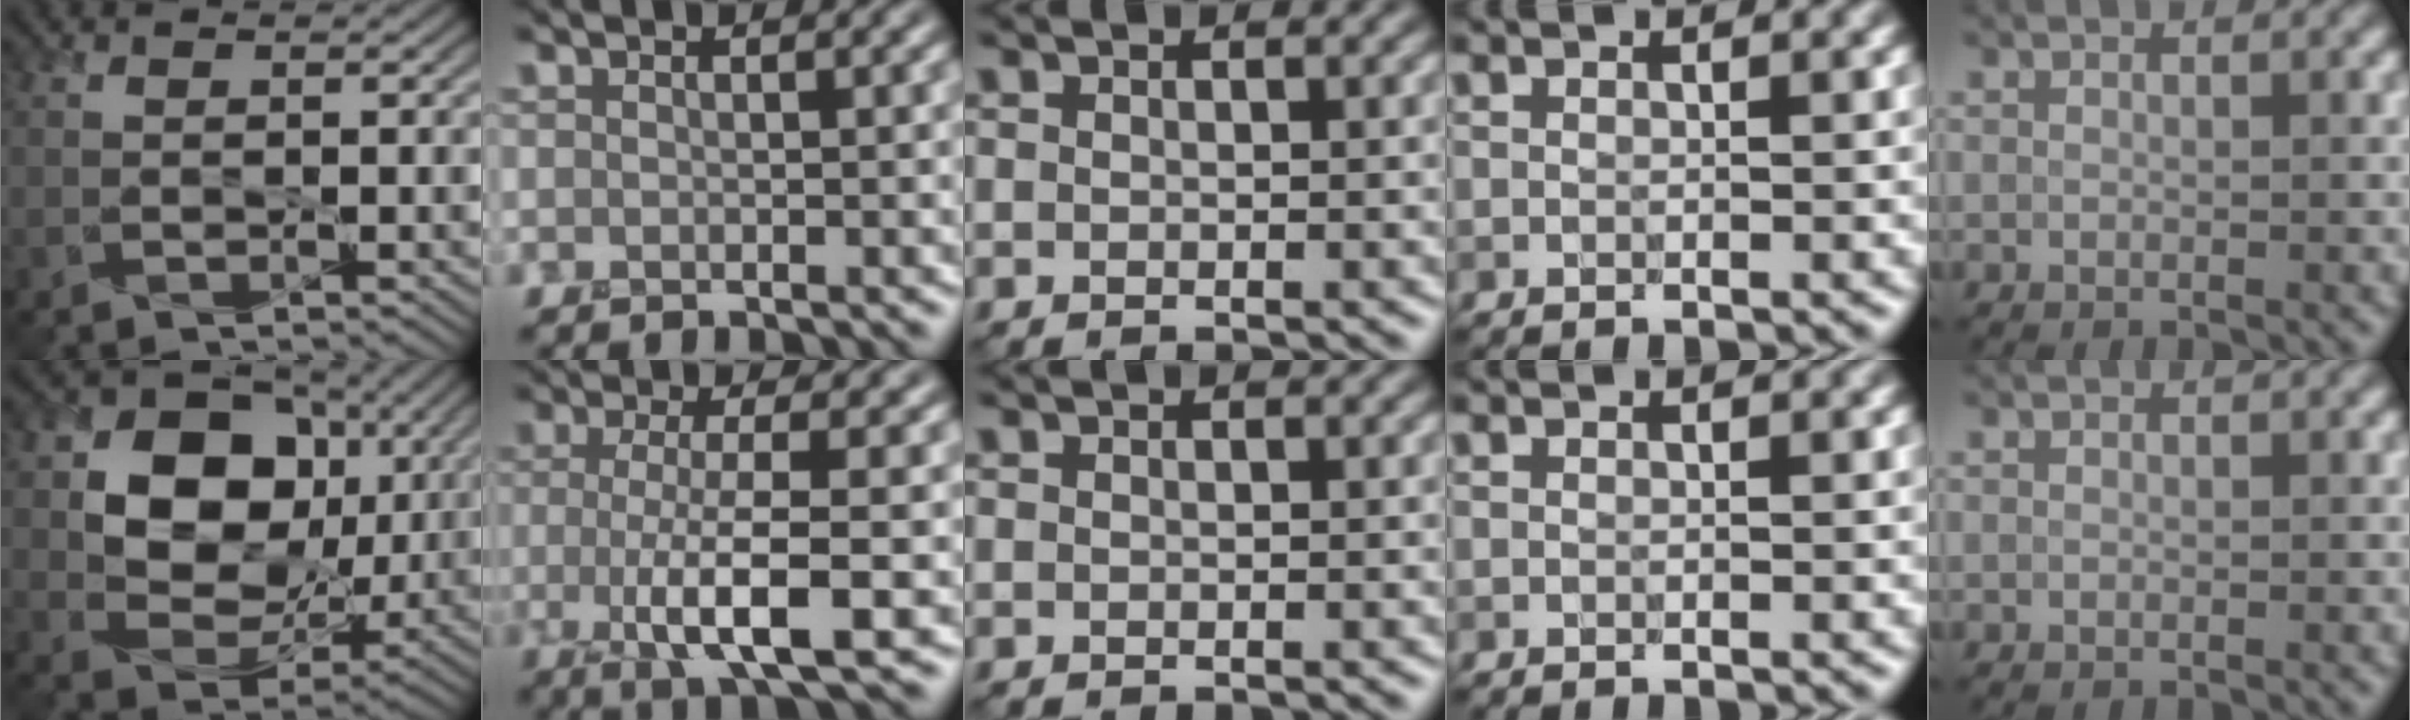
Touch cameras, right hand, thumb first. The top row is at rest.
{"thumb": {"total": 12.7, "force": [2.6, 10.1, 7.2], "torque": [-0.140, -0.002, 0.046]}, "index": {"total": 5.5, "force": [-0.6, 1.3, 5.3], "torque": [-0.099, -0.008, -0.010]}}